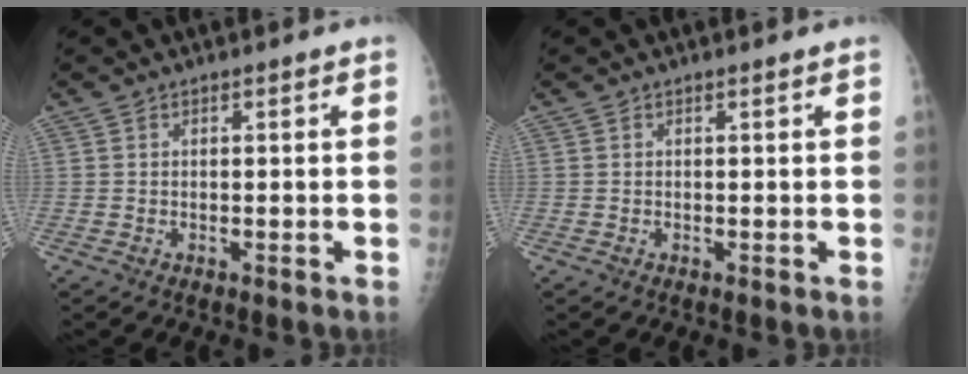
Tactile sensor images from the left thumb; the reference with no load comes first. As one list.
[{"total": 0.0}]